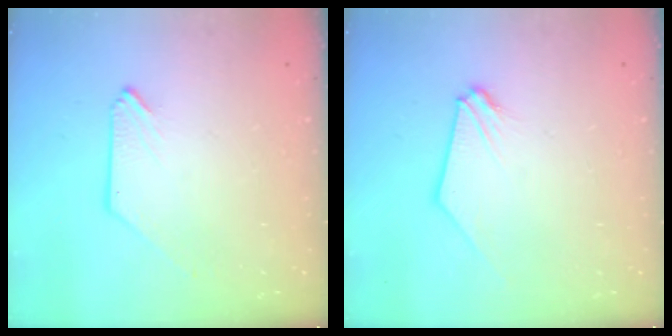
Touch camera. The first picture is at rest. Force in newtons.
{"total": 0.9, "press": 0.8, "slide": 0.2}